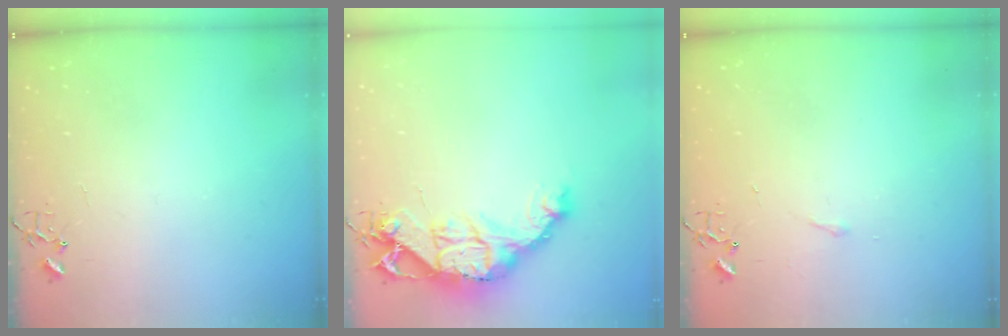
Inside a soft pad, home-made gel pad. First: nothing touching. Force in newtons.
{"total": 18.1, "press": 18.0, "slide": 2.0}
{"total": 2.9, "press": 2.9, "slide": 0.5}